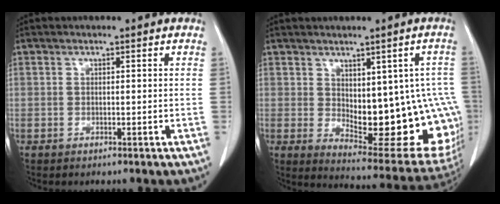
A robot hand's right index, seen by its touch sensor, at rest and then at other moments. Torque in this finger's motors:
{"motor_torque": [0.38, 0.23, 0.30, 0.03]}